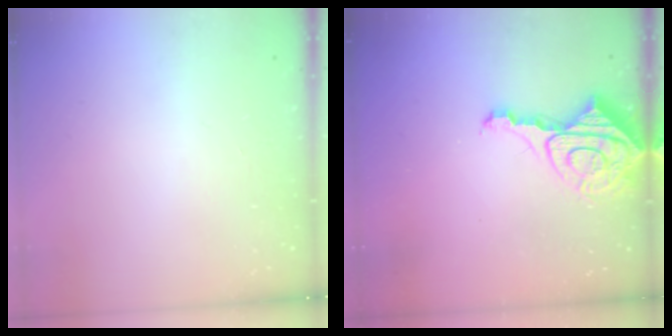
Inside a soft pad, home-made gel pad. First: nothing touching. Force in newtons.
{"total": 11.0, "press": 10.9, "slide": 1.0}